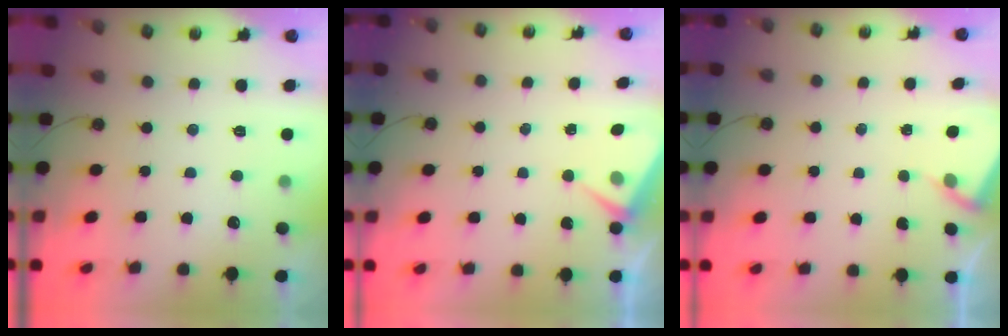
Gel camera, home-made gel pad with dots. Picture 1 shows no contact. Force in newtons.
{"total": 4.8, "press": 4.7, "slide": 0.6}
{"total": 2.2, "press": 2.1, "slide": 0.3}